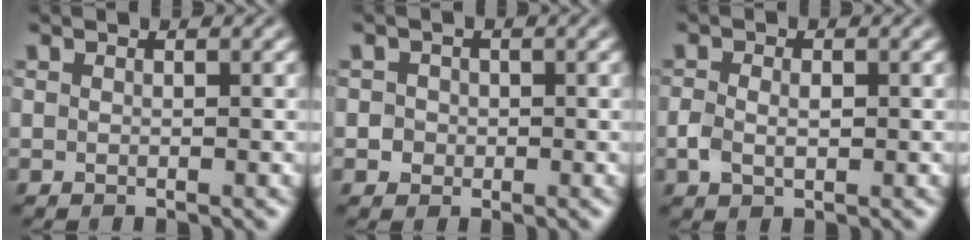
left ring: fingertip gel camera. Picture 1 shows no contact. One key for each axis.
{"total": 1.6, "fx": 0.1, "fy": 1.5, "fz": 0.4, "tx": 0.008, "ty": 0.002, "tz": -0.002}
{"total": 2.2, "fx": -0.4, "fy": 1.4, "fz": 1.6, "tx": -0.035, "ty": -0.001, "tz": -0.007}